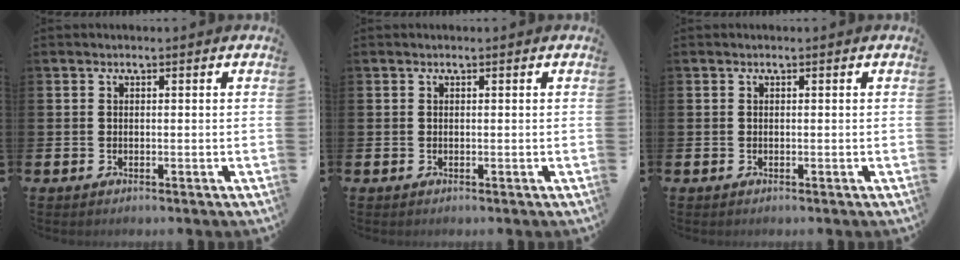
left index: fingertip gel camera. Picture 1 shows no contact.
{"total": 0.0}
{"total": 0.0}